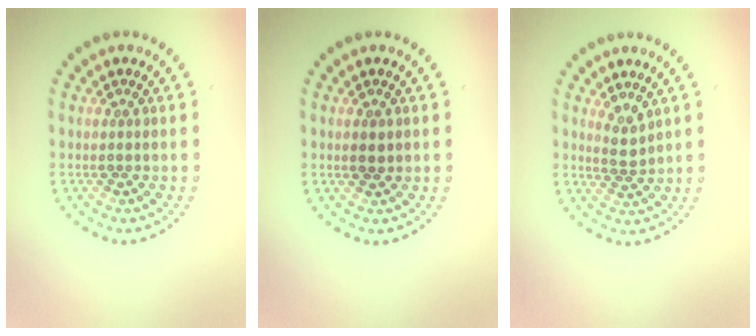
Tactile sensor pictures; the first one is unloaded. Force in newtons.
{"total": 1.3, "press": 1.3, "slide": 0.1}
{"total": 1.8, "press": 1.3, "slide": 1.1}